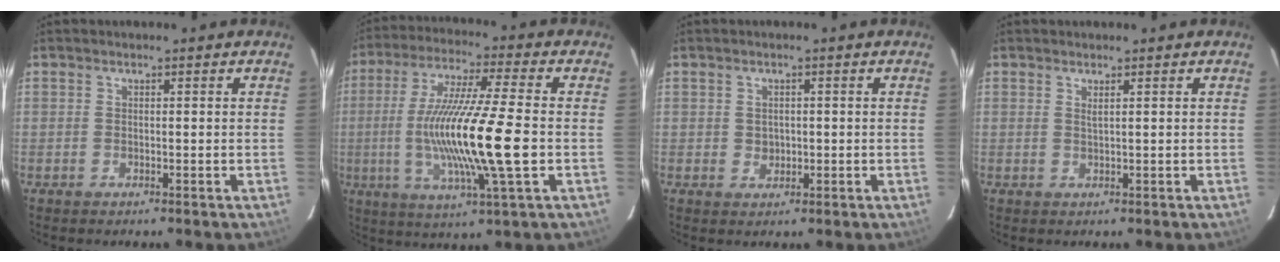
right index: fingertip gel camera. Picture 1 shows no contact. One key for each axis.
{"total": 18.3, "fx": -2.6, "fy": 1.0, "fz": 18.1, "tx": -0.338, "ty": -0.018, "tz": -0.045}
{"total": 2.1, "fx": 0.0, "fy": 1.9, "fz": 0.7, "tx": -0.010, "ty": 0.003, "tz": 0.003}
{"total": 0.8, "fx": 0.6, "fy": -0.2, "fz": 0.6, "tx": -0.011, "ty": -0.001, "tz": 0.010}